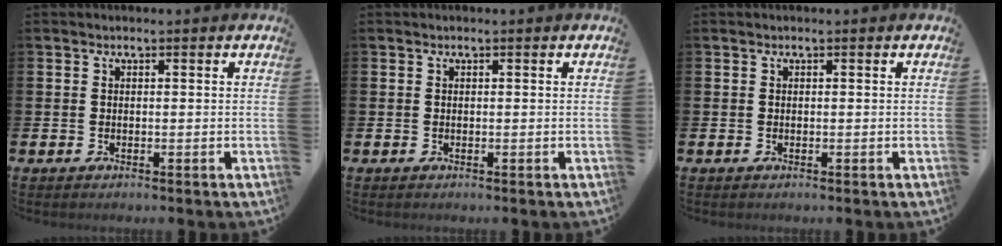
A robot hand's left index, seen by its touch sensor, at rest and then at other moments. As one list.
[{"total": 0.0}, {"total": 0.0}]